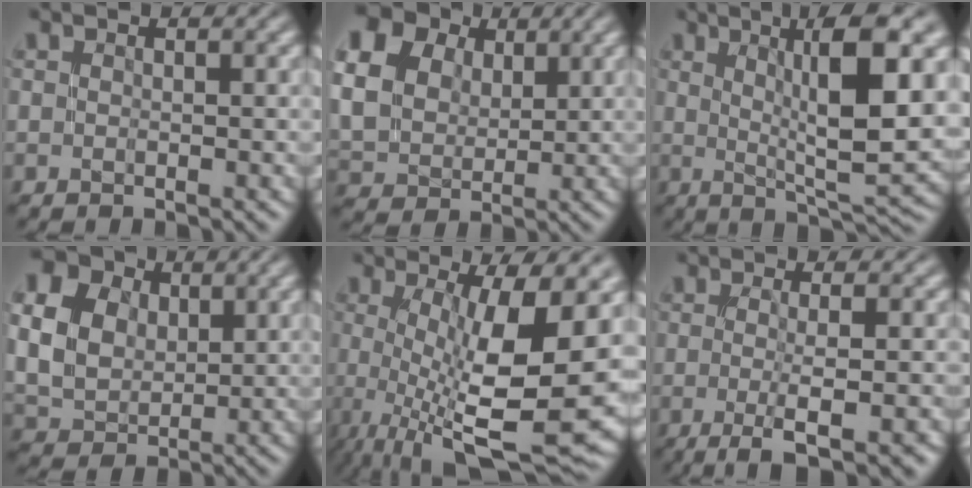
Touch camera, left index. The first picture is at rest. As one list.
[{"total": 15.5, "force": [6.3, 12.5, 6.7], "torque": [-0.193, 0.028, 0.106]}, {"total": 10.1, "force": [2.4, 2.0, 9.6], "torque": [-0.139, 0.001, 0.043]}, {"total": 13.0, "force": [4.2, 10.4, 6.6], "torque": [-0.176, 0.032, 0.080]}, {"total": 12.3, "force": [-0.7, 3.3, 11.8], "torque": [-0.194, -0.013, -0.006]}, {"total": 5.3, "force": [-1.6, 1.2, 4.9], "torque": [-0.067, -0.003, -0.026]}]